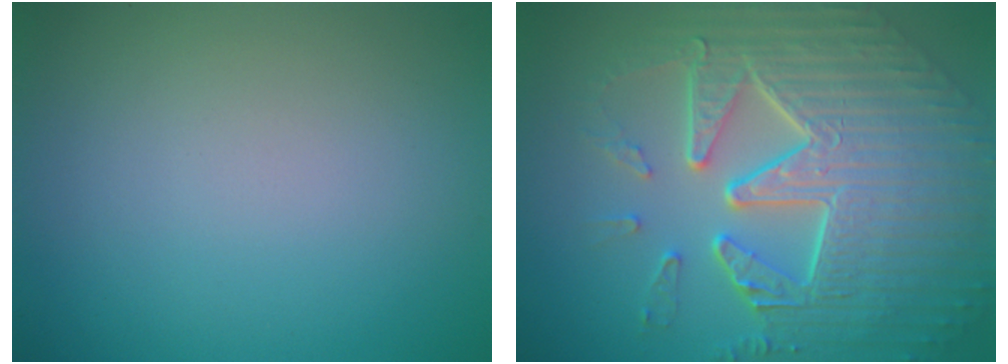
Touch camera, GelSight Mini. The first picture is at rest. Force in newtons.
{"total": 10.0, "press": 6.8, "slide": 7.3}